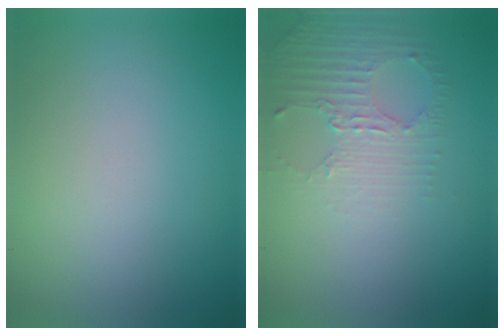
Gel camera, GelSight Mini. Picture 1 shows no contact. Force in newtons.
{"total": 2.6, "press": 1.9, "slide": 1.9}